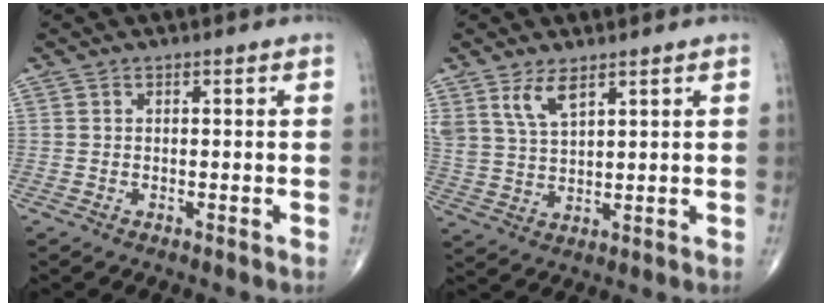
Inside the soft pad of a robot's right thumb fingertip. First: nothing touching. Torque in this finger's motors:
{"motor_torque": [0.04, 0.09, 0.62, 0.61, 0.05]}